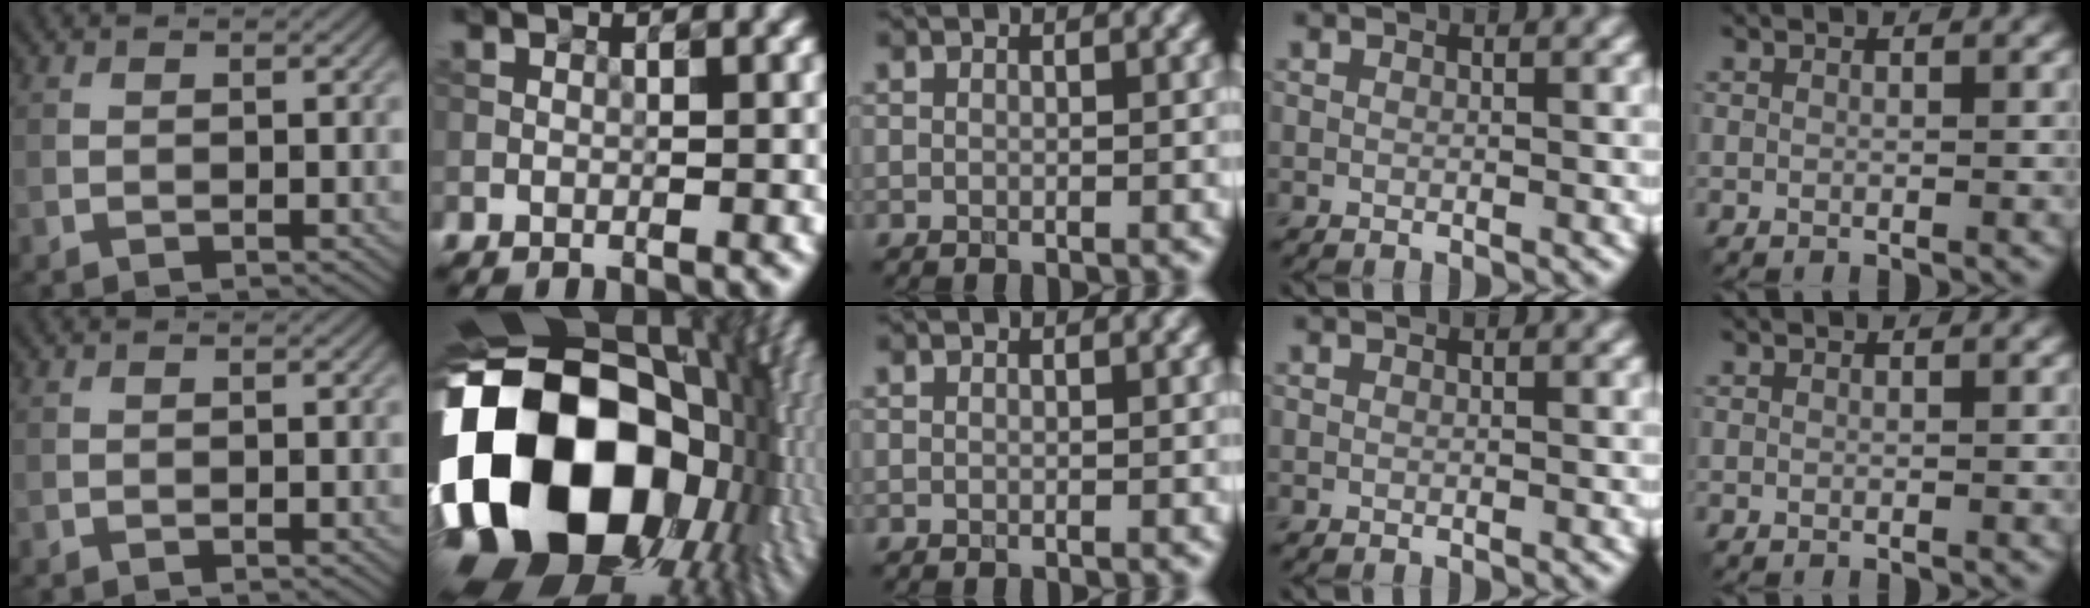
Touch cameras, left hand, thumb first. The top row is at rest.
{"index": {"total": 23.0, "force": [-3.0, 16.5, 15.8], "torque": [-0.329, -0.038, -0.039]}}